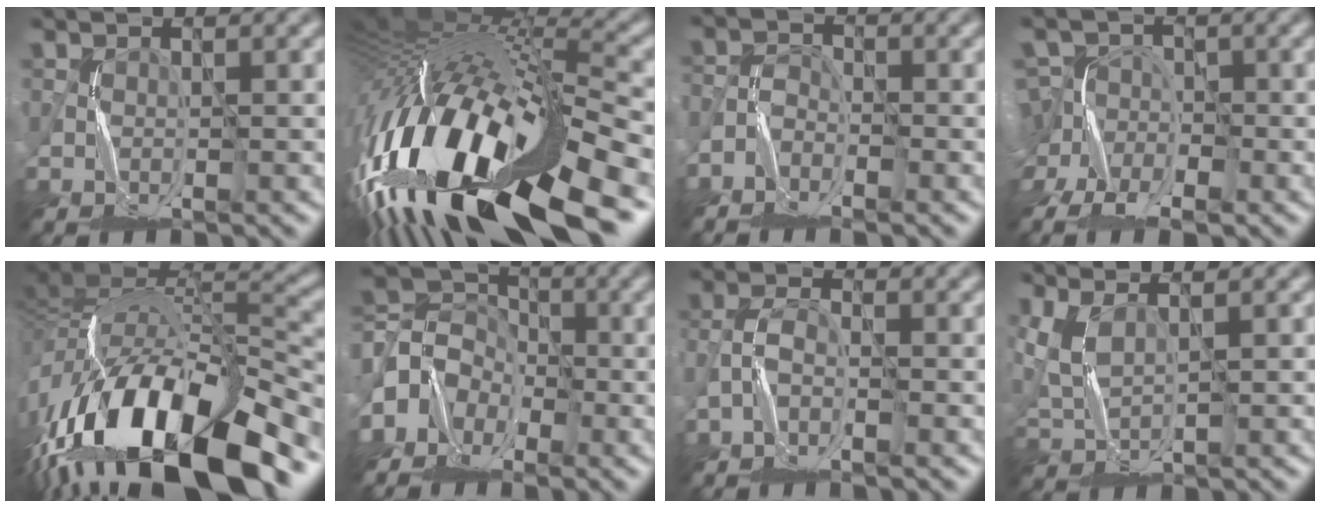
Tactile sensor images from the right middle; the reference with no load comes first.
{"total": 18.3, "force": [-7.0, 7.1, 15.3], "torque": [-0.301, -0.010, -0.120]}
{"total": 2.2, "force": [-2.1, 0.7, -0.1], "torque": [0.006, 0.006, -0.049]}
{"total": 11.1, "force": [-6.8, 7.1, 5.3], "torque": [-0.114, -0.016, -0.115]}
{"total": 16.9, "force": [-8.6, 6.9, 12.8], "torque": [-0.229, 0.005, -0.153]}
{"total": 4.3, "force": [-2.7, 3.3, 0.6], "torque": [-0.004, 0.008, -0.073]}
{"total": 2.1, "force": [-1.8, 0.5, 0.9], "torque": [-0.016, 0.007, -0.042]}
{"total": 3.0, "force": [1.4, 1.1, 2.4], "torque": [-0.067, 0.005, 0.037]}